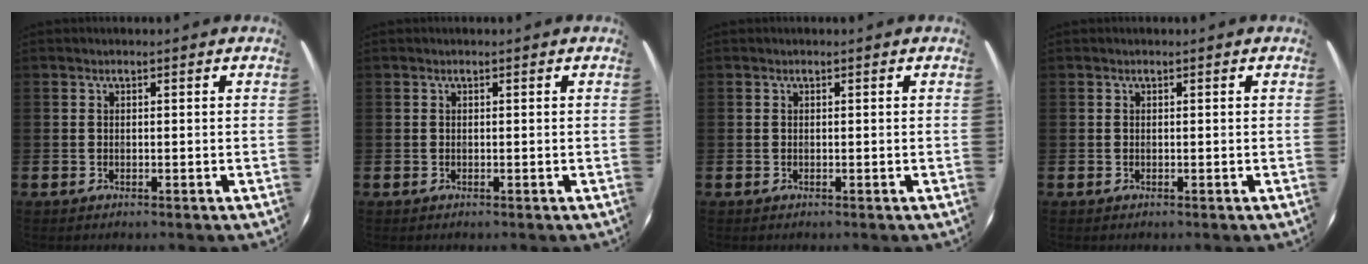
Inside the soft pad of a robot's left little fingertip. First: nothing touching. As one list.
[{"total": 0.0}, {"total": 0.0}, {"total": 0.0}]